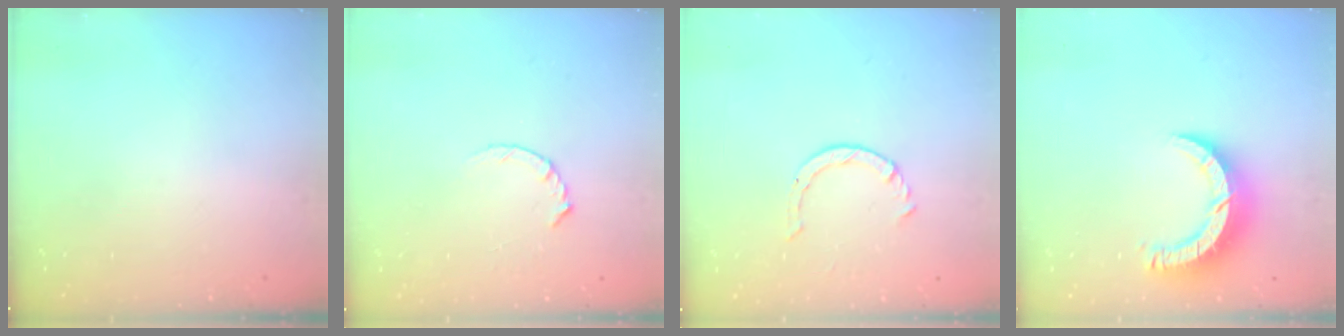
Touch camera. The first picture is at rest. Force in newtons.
{"total": 2.8, "press": 2.8, "slide": 0.4}
{"total": 3.0, "press": 2.9, "slide": 0.3}
{"total": 9.3, "press": 9.2, "slide": 0.9}